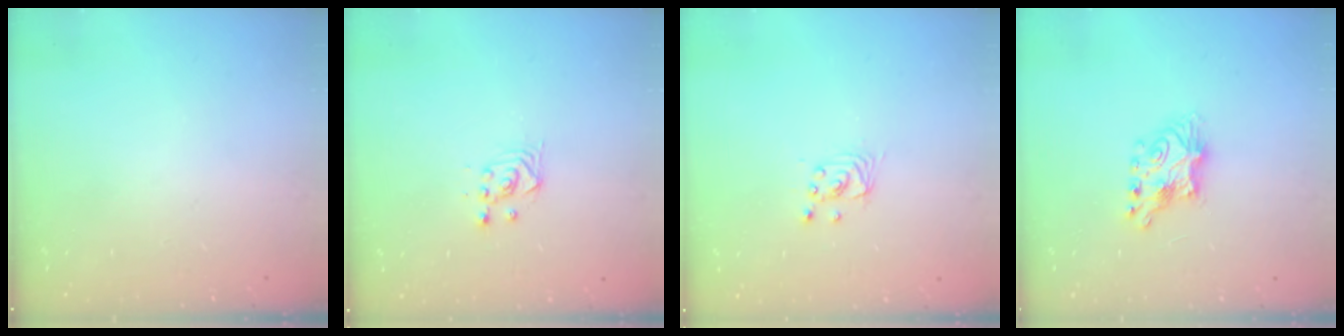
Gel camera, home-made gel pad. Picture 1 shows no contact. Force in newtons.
{"total": 3.3, "press": 3.3, "slide": 0.4}
{"total": 2.4, "press": 2.4, "slide": 0.2}
{"total": 7.2, "press": 7.2, "slide": 0.4}